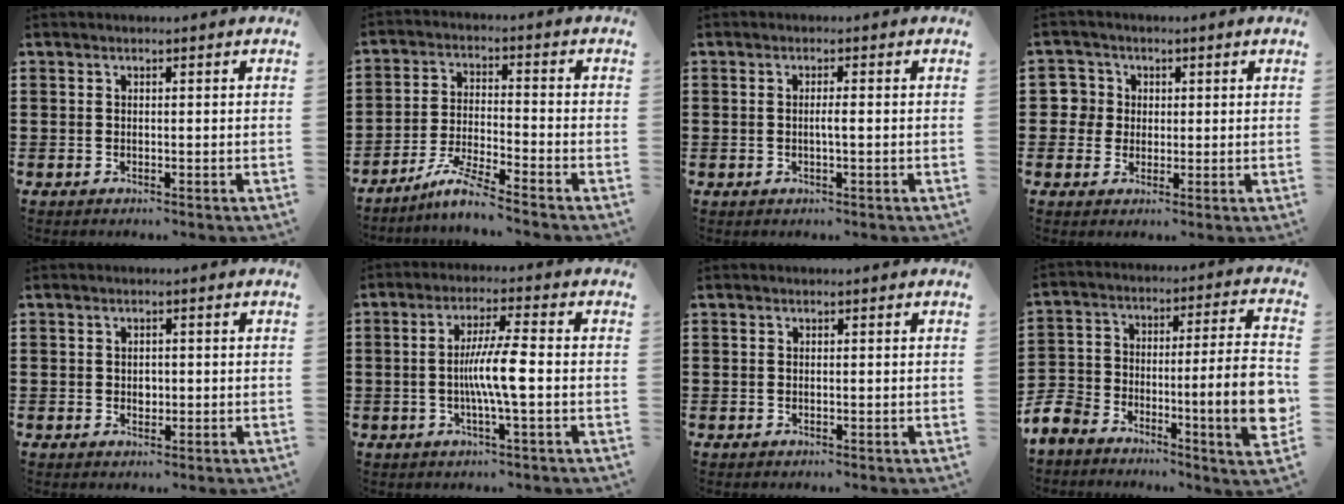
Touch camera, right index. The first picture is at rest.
{"total": 6.0, "force": [-5.2, -0.4, 3.0], "torque": [-0.071, -0.016, -0.104]}
{"total": 1.4, "force": [-0.2, -0.1, 1.3], "torque": [-0.025, -0.003, -0.005]}
{"total": 4.0, "force": [0.6, 3.9, 0.6], "torque": [-0.031, 0.012, 0.010]}
{"total": 1.3, "force": [0.0, 1.0, 0.9], "torque": [-0.018, 0.004, 0.000]}
{"total": 6.9, "force": [-1.0, 0.3, 6.9], "torque": [-0.127, -0.004, -0.024]}
{"total": 0.0}
{"total": 13.4, "force": [-7.2, 3.1, 10.8], "torque": [-0.186, 0.008, -0.129]}